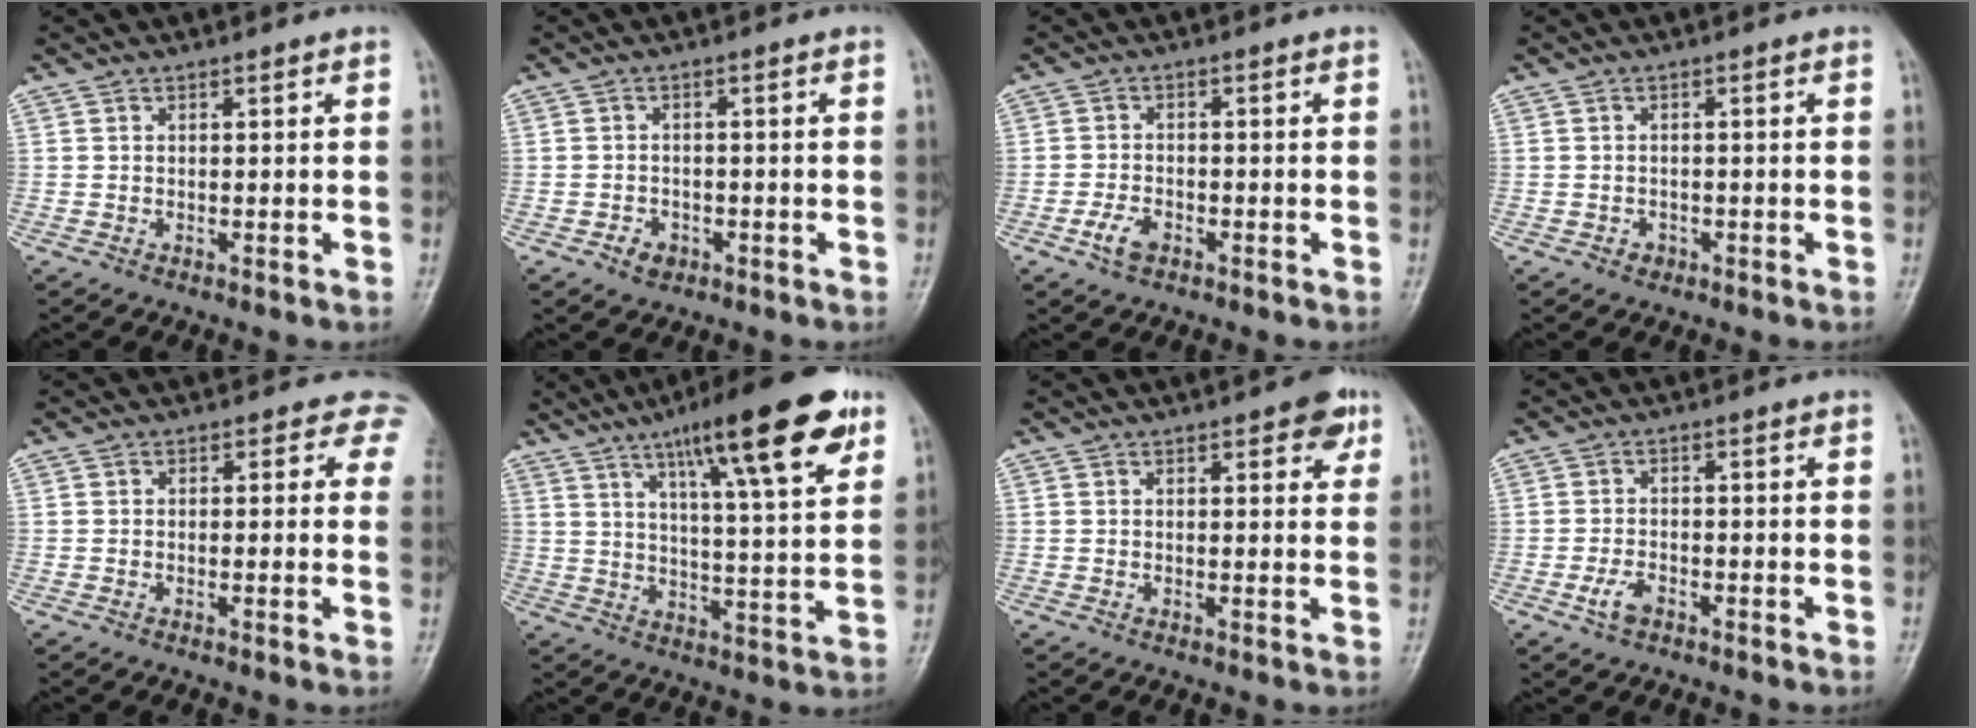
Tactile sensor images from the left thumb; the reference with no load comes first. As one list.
[{"total": 2.7, "force": [-1.3, 2.1, 1.0], "torque": [-0.008, 0.008, -0.019]}, {"total": 3.6, "force": [-1.9, 2.1, 2.3], "torque": [-0.044, 0.010, -0.036]}, {"total": 1.5, "force": [-0.7, 1.2, 0.4], "torque": [0.000, 0.006, -0.010]}, {"total": 3.4, "force": [1.9, 2.4, 1.4], "torque": [0.018, -0.004, -0.006]}, {"total": 19.8, "force": [10.8, 4.2, 16.1], "torque": [-0.220, -0.027, 0.163]}, {"total": 4.5, "force": [2.3, 2.0, 3.3], "torque": [-0.022, -0.006, 0.021]}, {"total": 3.2, "force": [-1.7, 1.8, 2.0], "torque": [-0.042, 0.009, -0.031]}]